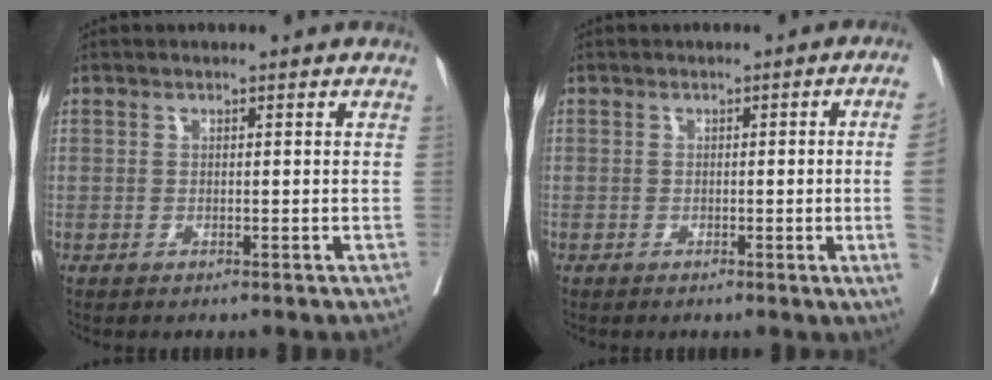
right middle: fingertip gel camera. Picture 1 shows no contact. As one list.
[{"total": 6.9, "force": [-0.9, -2.3, 6.5], "torque": [-0.073, -0.016, -0.010]}]